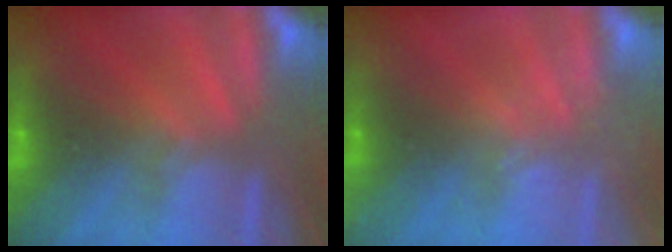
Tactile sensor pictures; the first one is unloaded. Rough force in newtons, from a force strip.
{"total": 2.2}